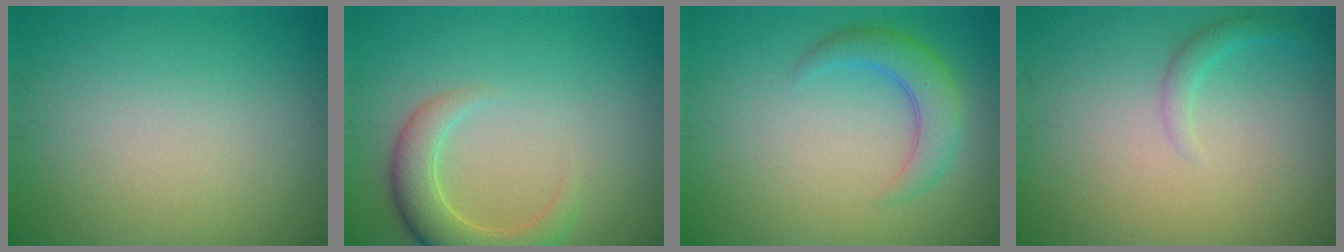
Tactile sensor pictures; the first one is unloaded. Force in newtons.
{"total": 4.2, "press": 4.2, "slide": 0.5}
{"total": 3.4, "press": 3.4, "slide": 0.2}
{"total": 1.4, "press": 1.4, "slide": 0.1}